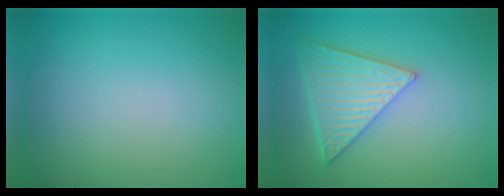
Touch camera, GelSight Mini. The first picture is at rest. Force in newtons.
{"total": 6.0, "press": 4.9, "slide": 3.4}